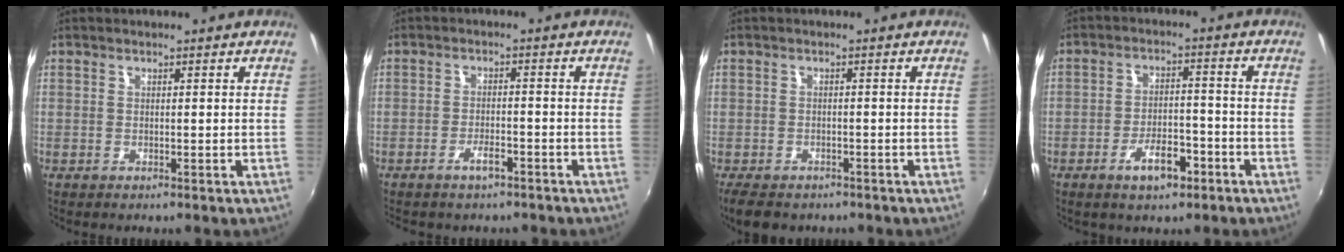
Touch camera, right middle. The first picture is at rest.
{"total": 3.1, "force": [-2.4, 1.1, 1.6], "torque": [-0.039, 0.003, -0.037]}
{"total": 6.0, "force": [-4.6, 2.9, 2.5], "torque": [-0.061, -0.013, -0.074]}
{"total": 6.6, "force": [-3.9, 3.1, 4.4], "torque": [-0.083, 0.007, -0.054]}